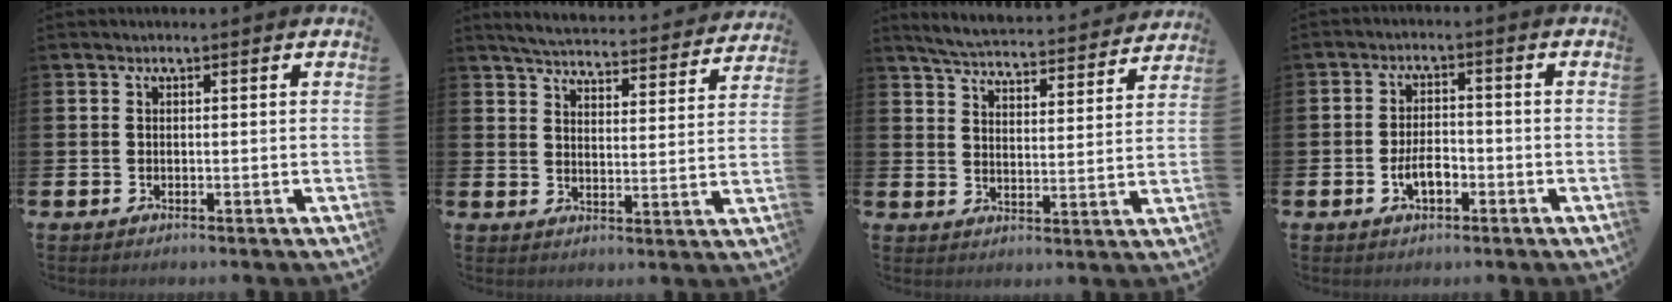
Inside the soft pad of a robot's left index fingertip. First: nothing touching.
{"total": 5.1, "force": [5.0, 0.4, 0.8], "torque": [-0.029, -0.044, 0.083]}
{"total": 5.4, "force": [5.3, 0.3, 0.9], "torque": [-0.038, -0.042, 0.090]}
{"total": 3.8, "force": [-1.3, 1.9, 3.0], "torque": [-0.047, 0.005, -0.025]}